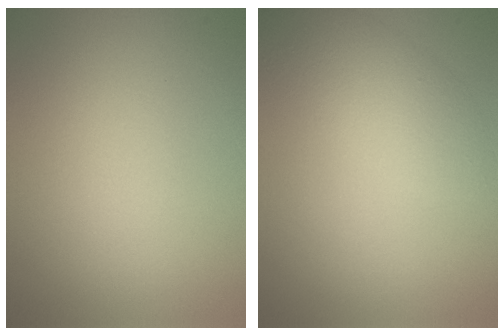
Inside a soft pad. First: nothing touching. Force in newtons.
{"total": 3.7, "press": 3.7, "slide": 0.2}